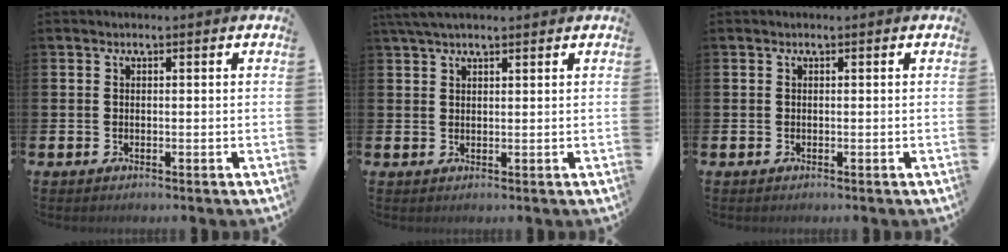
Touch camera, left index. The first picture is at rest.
{"total": 3.3, "force": [2.7, 0.8, 1.6], "torque": [-0.030, -0.002, 0.049]}
{"total": 0.0}